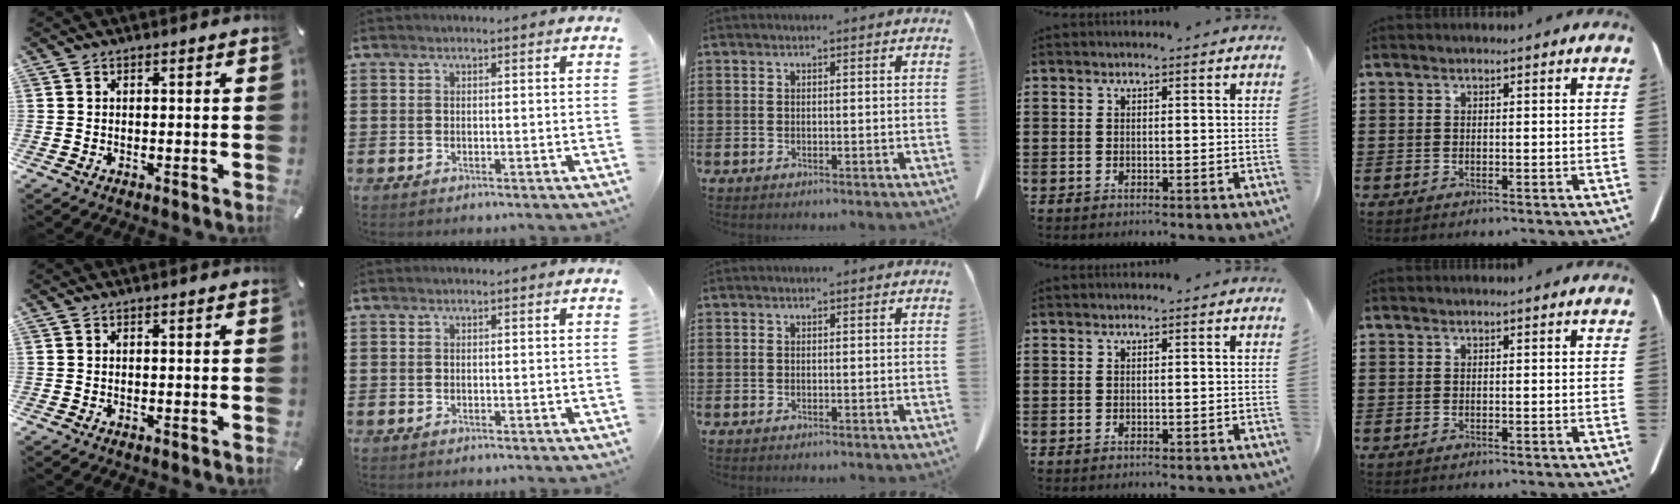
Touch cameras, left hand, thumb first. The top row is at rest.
{}